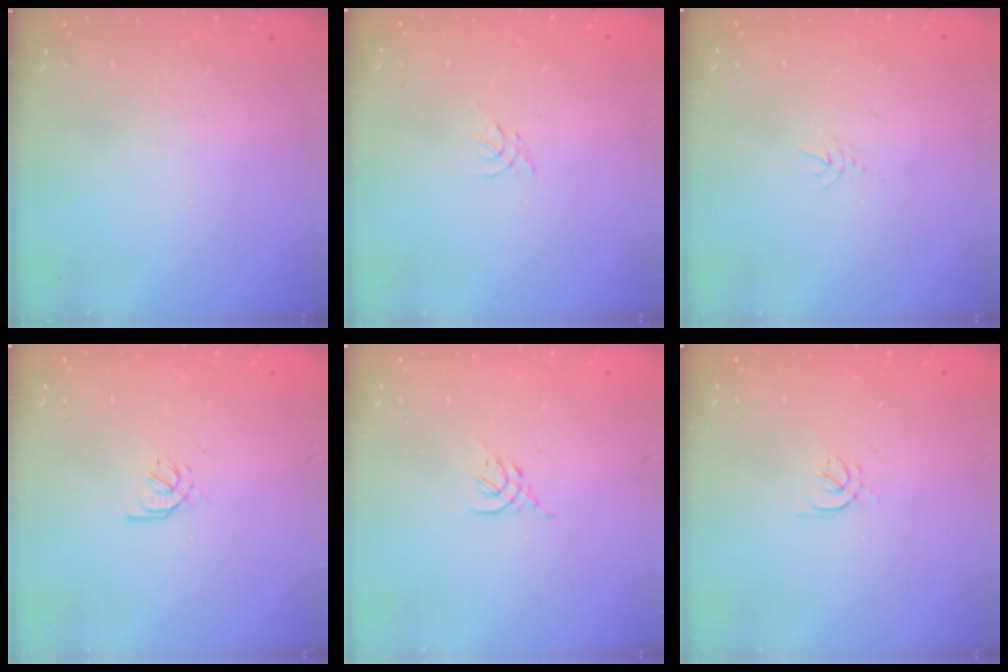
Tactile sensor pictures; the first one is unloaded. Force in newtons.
{"total": 0.0}
{"total": 3.3, "press": 3.3, "slide": 0.4}
{"total": 2.6, "press": 2.5, "slide": 0.7}
{"total": 2.3, "press": 2.2, "slide": 0.5}
{"total": 1.5, "press": 1.4, "slide": 0.6}